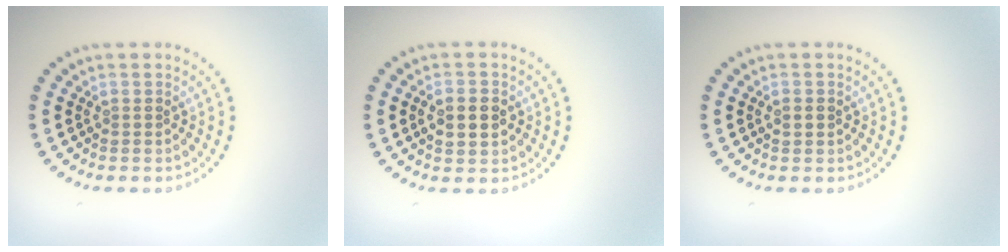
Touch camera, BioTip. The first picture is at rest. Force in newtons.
{"total": 3.2, "press": 3.2, "slide": 0.1}
{"total": 1.1, "press": 1.1, "slide": 0.1}